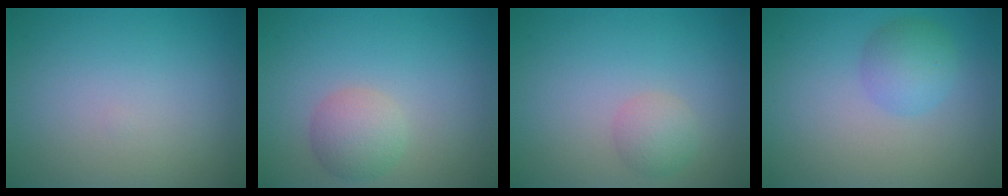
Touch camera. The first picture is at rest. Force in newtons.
{"total": 2.7, "press": 2.7, "slide": 0.1}
{"total": 1.9, "press": 1.9, "slide": 0.1}
{"total": 2.7, "press": 2.7, "slide": 0.1}